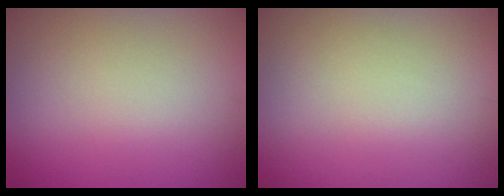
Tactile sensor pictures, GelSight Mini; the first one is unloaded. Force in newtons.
{"total": 0.0}